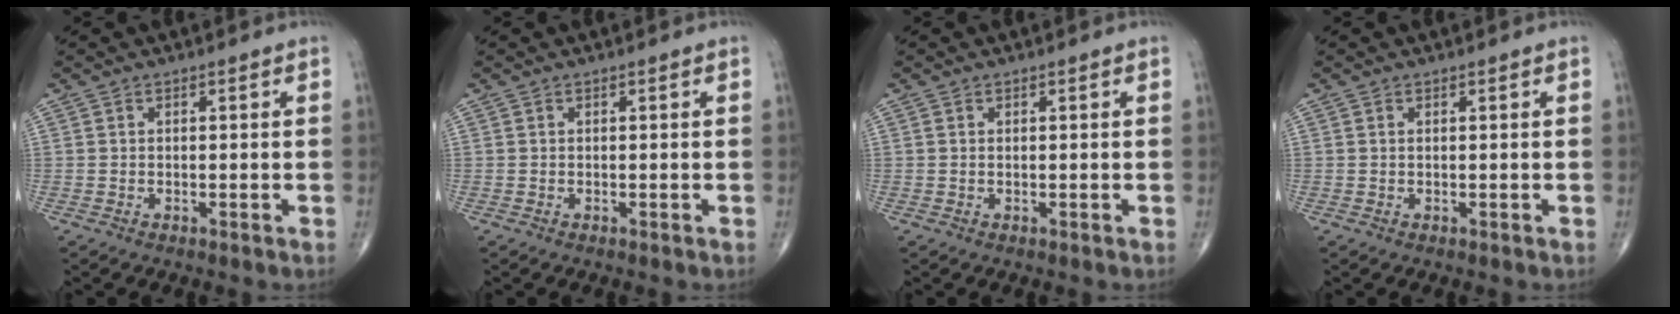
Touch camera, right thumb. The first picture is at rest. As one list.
[{"total": 0.0}, {"total": 0.0}, {"total": 0.0}]